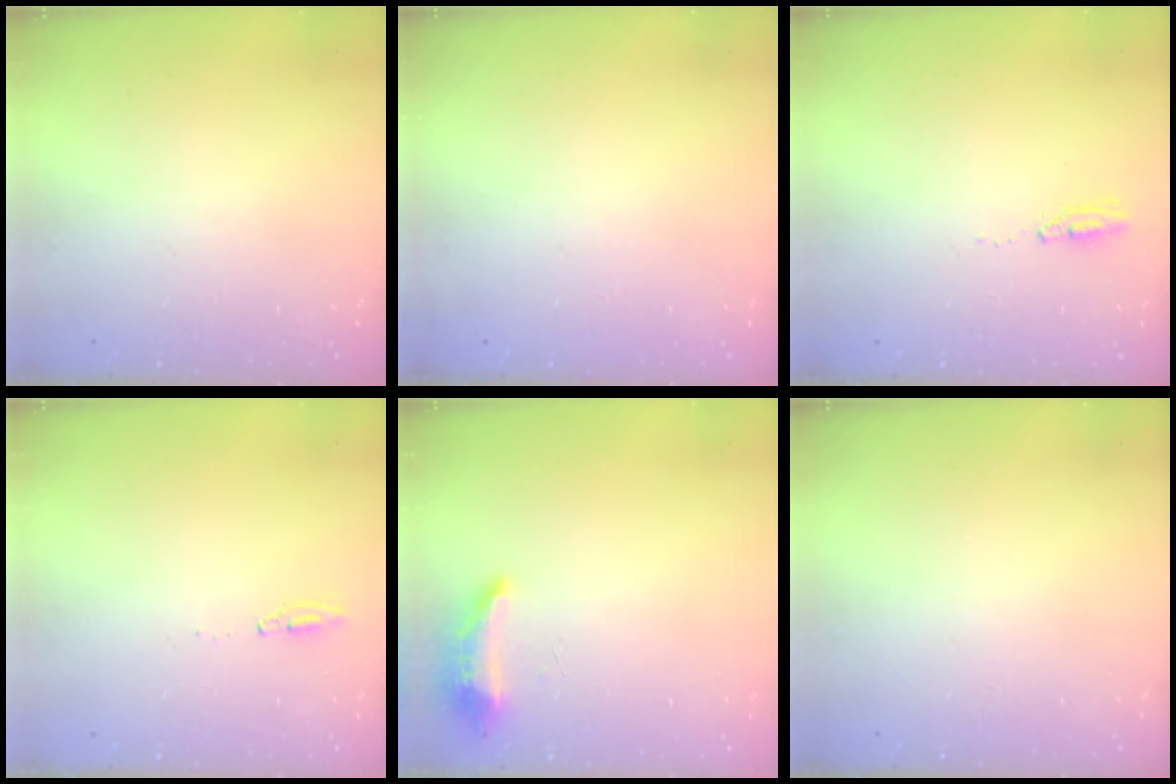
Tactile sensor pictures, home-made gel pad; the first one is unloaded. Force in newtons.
{"total": 2.8, "press": 2.3, "slide": 1.7}
{"total": 3.6, "press": 3.4, "slide": 1.0}
{"total": 3.5, "press": 3.3, "slide": 1.1}
{"total": 16.0, "press": 10.0, "slide": 12.4}
{"total": 2.7, "press": 2.0, "slide": 1.8}